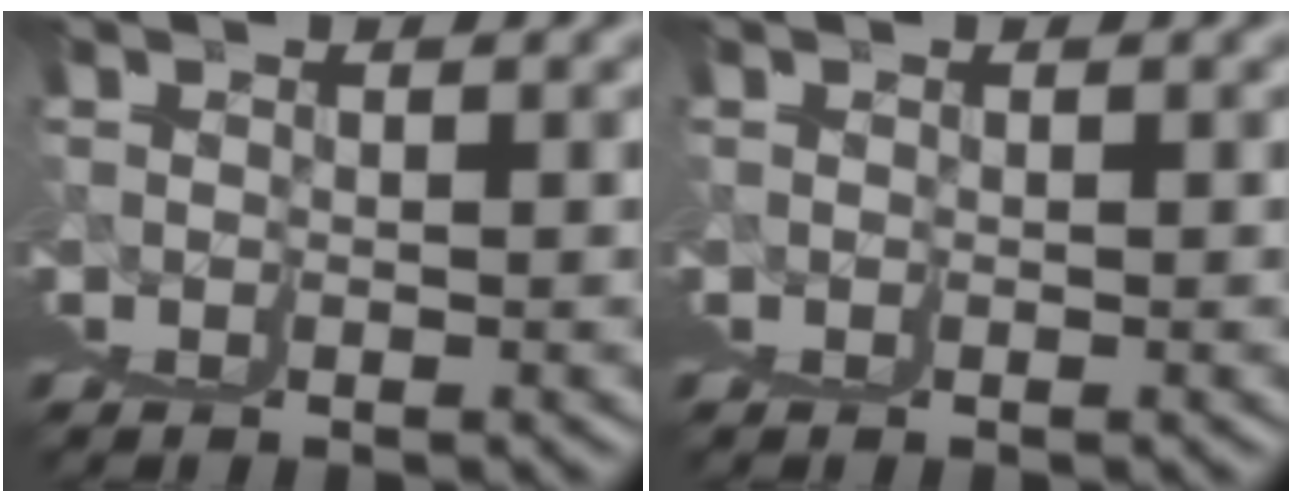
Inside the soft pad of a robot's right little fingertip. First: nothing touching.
{"total": 0.0}